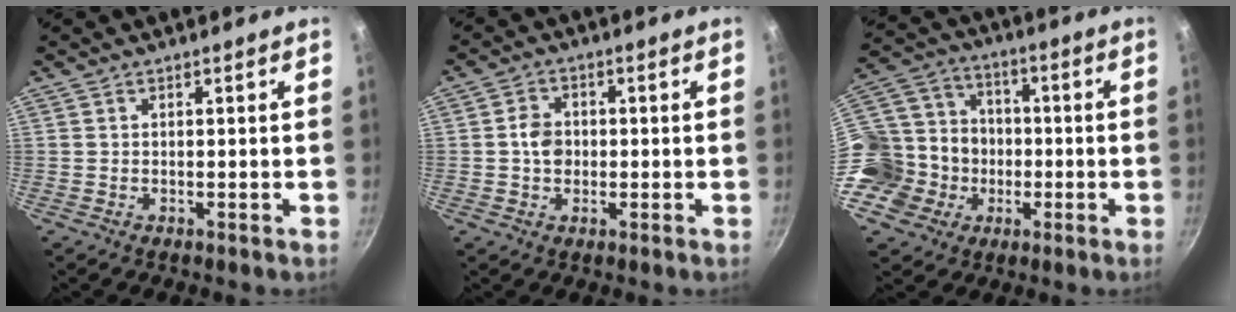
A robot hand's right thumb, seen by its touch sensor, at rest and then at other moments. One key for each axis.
{"total": 4.6, "fx": -0.1, "fy": 3.8, "fz": 2.5, "tx": -0.025, "ty": 0.010, "tz": -0.007}
{"total": 17.5, "fx": -3.6, "fy": 15.7, "fz": 6.9, "tx": -0.112, "ty": 0.038, "tz": -0.062}